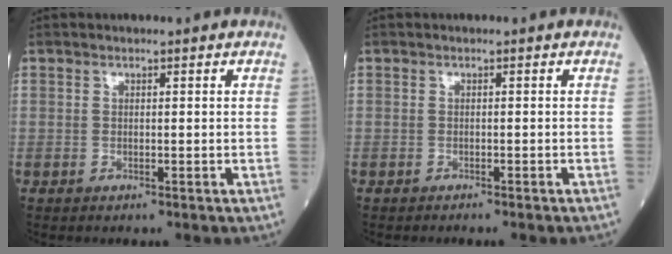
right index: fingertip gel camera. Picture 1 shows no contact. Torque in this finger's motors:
{"motor_torque": [0.04, -0.11, -0.03, 0.02]}